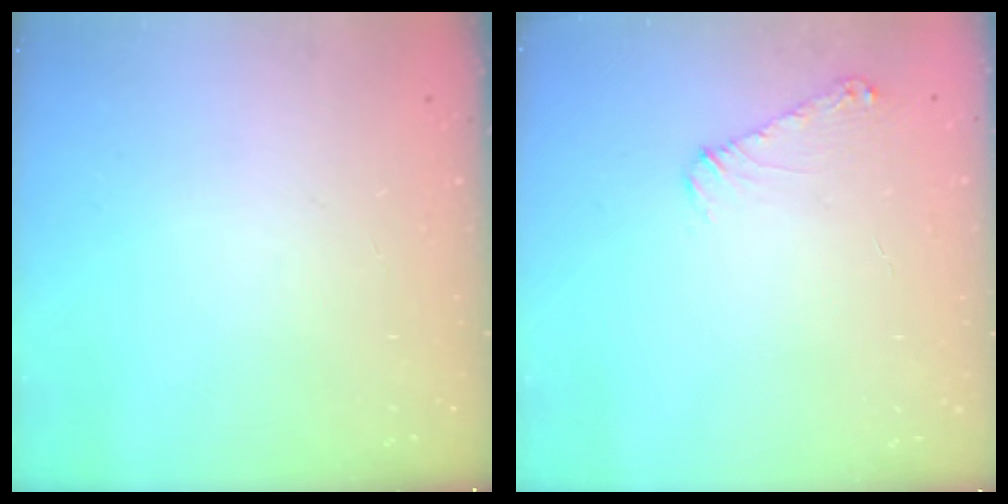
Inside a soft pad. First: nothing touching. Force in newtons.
{"total": 6.4, "press": 6.4, "slide": 0.7}